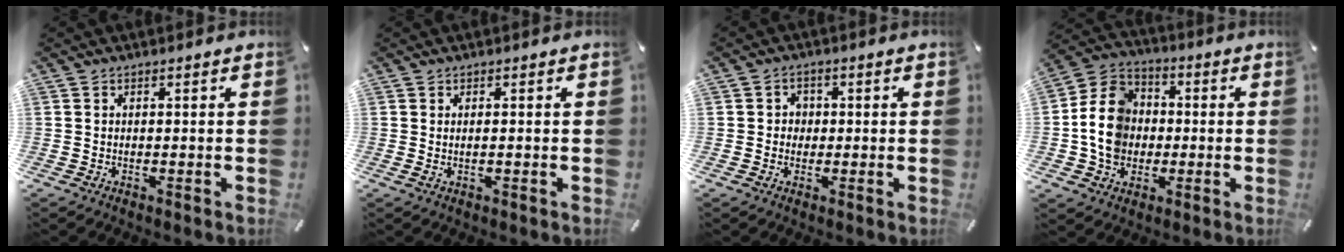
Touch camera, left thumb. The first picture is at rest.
{"total": 0.9, "force": [0.1, 0.2, 0.9], "torque": [-0.018, -0.003, 0.002]}
{"total": 3.1, "force": [-0.7, 2.9, 0.6], "torque": [-0.009, 0.008, -0.017]}
{"total": 12.3, "force": [-1.4, 10.9, 5.6], "torque": [-0.131, 0.025, -0.023]}